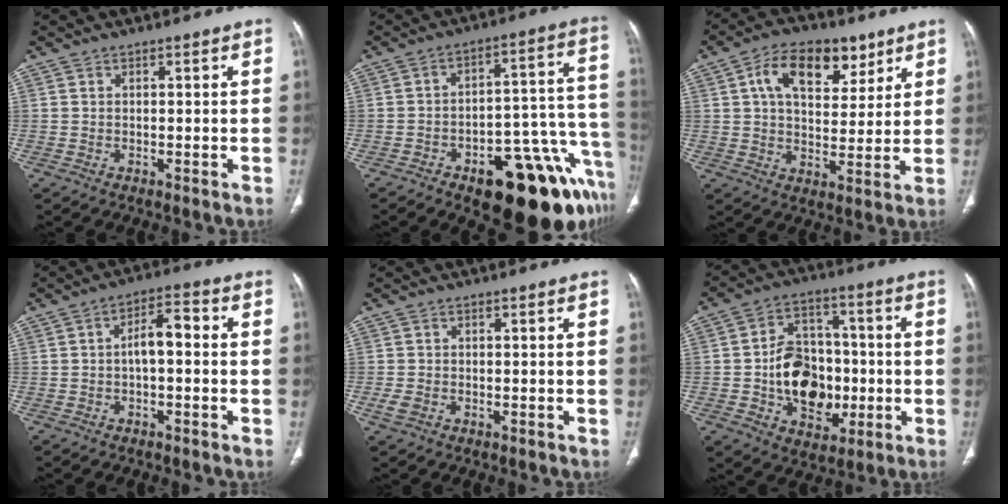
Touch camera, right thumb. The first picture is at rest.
{"total": 23.1, "force": [-12.1, 9.6, 17.2], "torque": [-0.126, 0.092, -0.160]}
{"total": 13.5, "force": [6.3, 8.0, 8.8], "torque": [-0.112, -0.010, 0.106]}
{"total": 5.6, "force": [-0.3, 2.6, 5.0], "torque": [-0.078, 0.027, -0.014]}
{"total": 2.2, "force": [-0.8, 1.6, 1.3], "torque": [-0.030, 0.001, -0.012]}
{"total": 16.0, "force": [-2.4, 11.5, 10.7], "torque": [-0.120, 0.026, -0.030]}